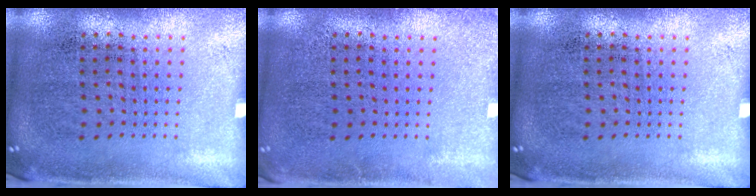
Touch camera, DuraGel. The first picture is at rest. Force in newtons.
{"total": 1.1, "press": 1.0, "slide": 0.2}
{"total": 0.0}